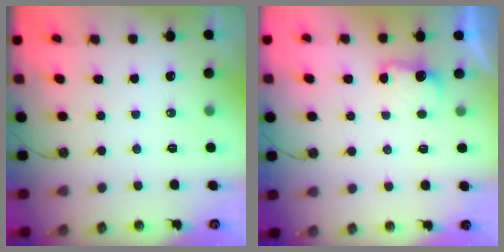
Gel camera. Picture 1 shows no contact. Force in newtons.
{"total": 3.6, "press": 3.4, "slide": 1.1}